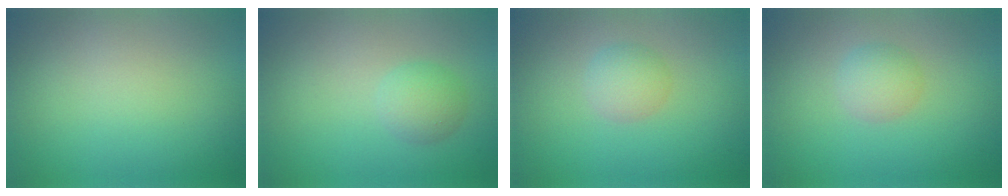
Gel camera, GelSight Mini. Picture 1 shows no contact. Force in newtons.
{"total": 2.2, "press": 2.2, "slide": 0.1}
{"total": 2.0, "press": 2.0, "slide": 0.0}
{"total": 2.0, "press": 2.0, "slide": 0.0}